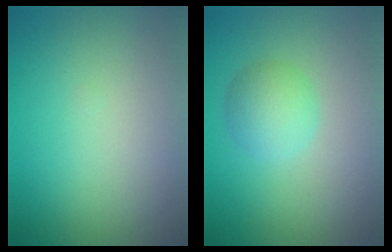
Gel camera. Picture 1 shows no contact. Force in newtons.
{"total": 2.8, "press": 2.8, "slide": 0.1}